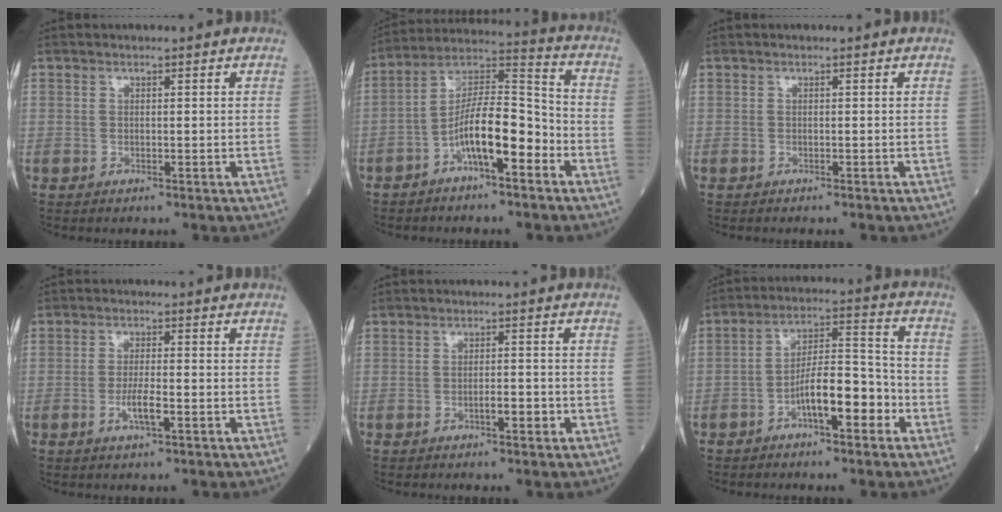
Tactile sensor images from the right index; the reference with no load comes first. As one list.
[{"total": 11.6, "force": [-5.0, 2.8, 10.1], "torque": [-0.186, 0.028, -0.089]}, {"total": 0.7, "force": [-0.6, 0.0, 0.4], "torque": [-0.004, -0.001, -0.005]}, {"total": 3.7, "force": [-1.4, 0.4, 3.4], "torque": [-0.065, -0.003, -0.026]}, {"total": 2.4, "force": [-1.1, 0.5, 2.1], "torque": [-0.032, 0.002, -0.018]}, {"total": 9.5, "force": [-4.2, 2.5, 8.1], "torque": [-0.142, 0.022, -0.072]}]